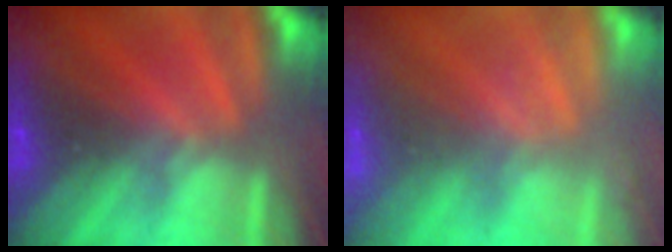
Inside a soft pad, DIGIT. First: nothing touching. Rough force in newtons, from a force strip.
{"total": 2.0}